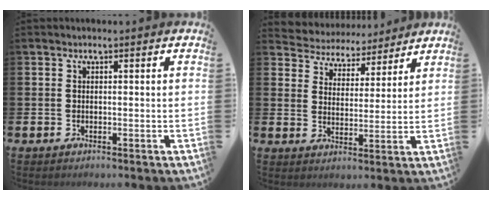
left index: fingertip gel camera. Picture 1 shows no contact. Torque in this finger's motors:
{"motor_torque": [0.92, -0.99, 0.10, 0.00]}